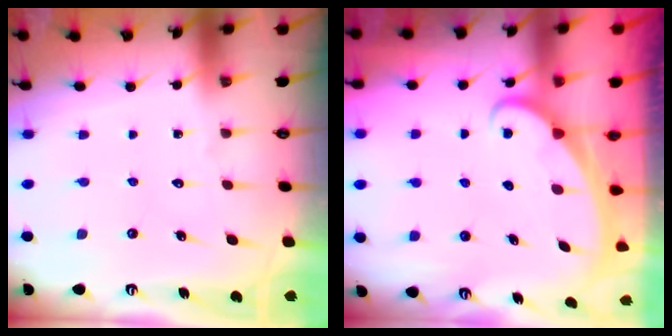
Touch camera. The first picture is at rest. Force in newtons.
{"total": 1.7, "press": 1.7, "slide": 0.1}